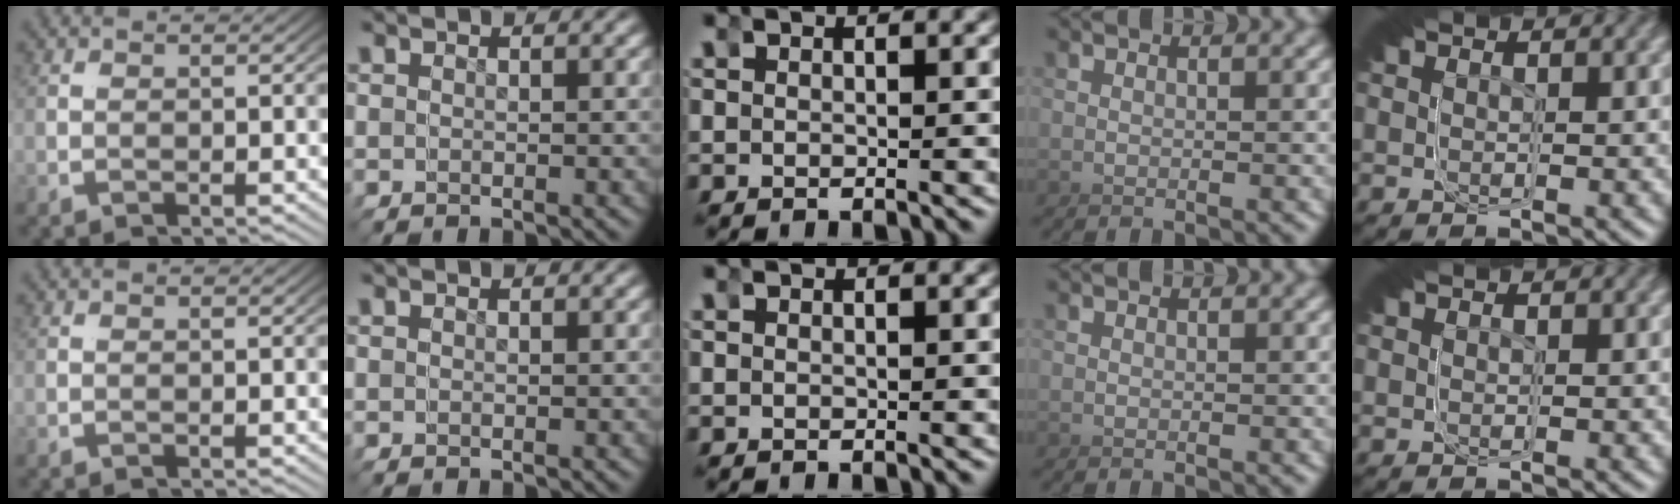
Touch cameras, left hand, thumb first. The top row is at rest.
{}